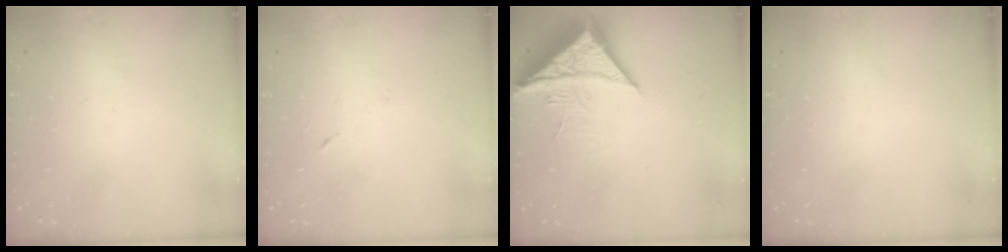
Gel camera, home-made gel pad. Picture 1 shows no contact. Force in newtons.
{"total": 5.3, "press": 5.3, "slide": 0.6}
{"total": 10.5, "press": 10.5, "slide": 1.0}
{"total": 0.0}